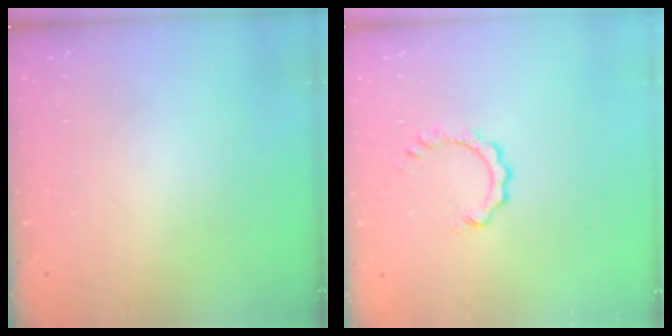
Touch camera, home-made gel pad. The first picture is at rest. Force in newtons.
{"total": 3.3, "press": 3.3, "slide": 0.5}